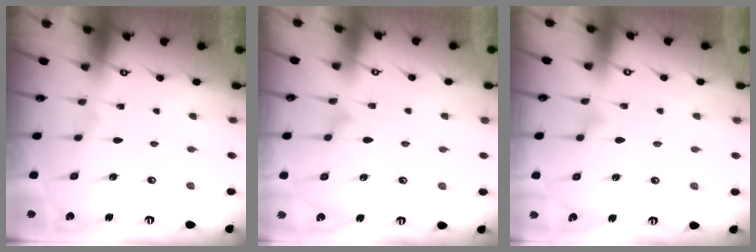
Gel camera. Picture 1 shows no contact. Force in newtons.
{"total": 7.9, "press": 7.9, "slide": 0.3}
{"total": 3.9, "press": 3.9, "slide": 0.2}